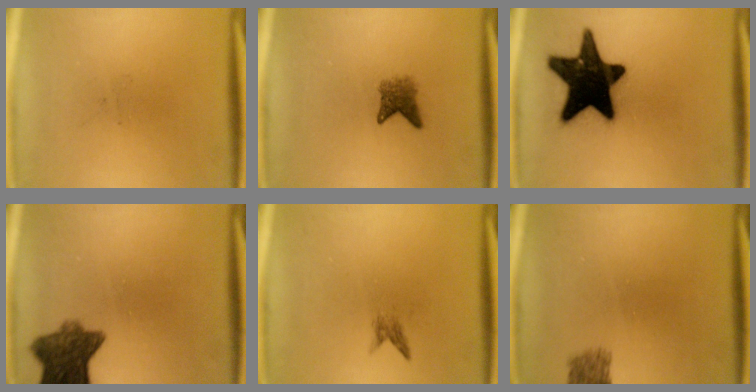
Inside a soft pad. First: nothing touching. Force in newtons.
{"total": 2.8}
{"total": 19.8}
{"total": 8.6}
{"total": 0.9}
{"total": 2.5}